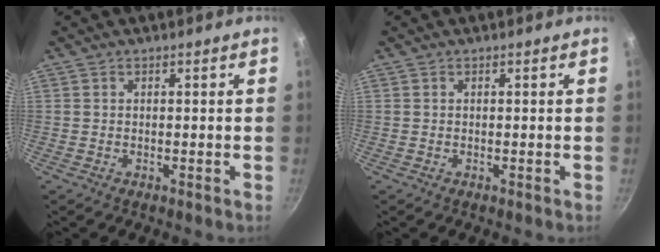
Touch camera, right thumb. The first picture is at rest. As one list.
[{"total": 0.0}]